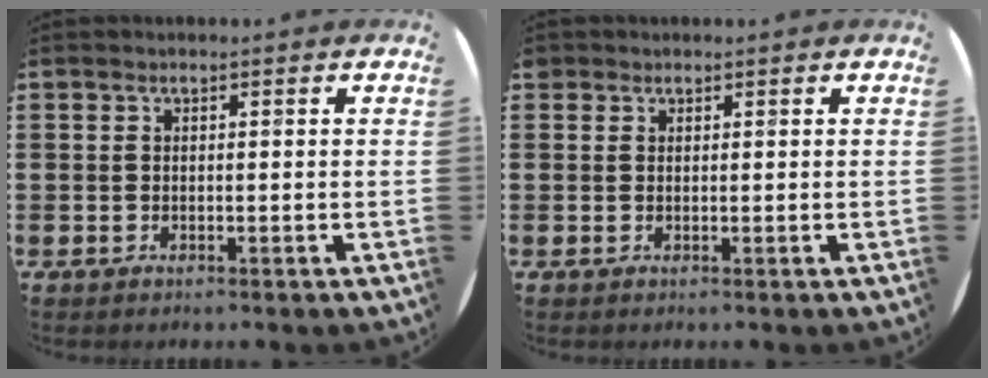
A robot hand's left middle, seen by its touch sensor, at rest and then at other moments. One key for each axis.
{"total": 0.6, "fx": 0.5, "fy": 0.3, "fz": -0.1, "tx": 0.002, "ty": 0.003, "tz": 0.010}